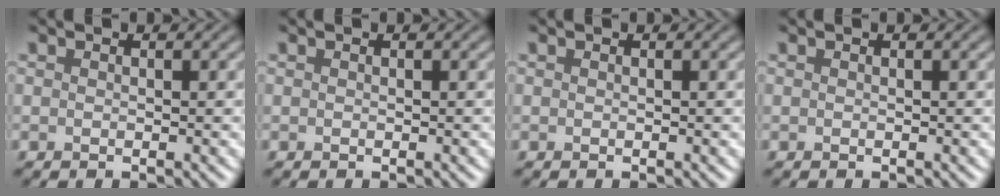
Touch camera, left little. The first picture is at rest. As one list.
[{"total": 0.0}, {"total": 0.0}, {"total": 0.0}]